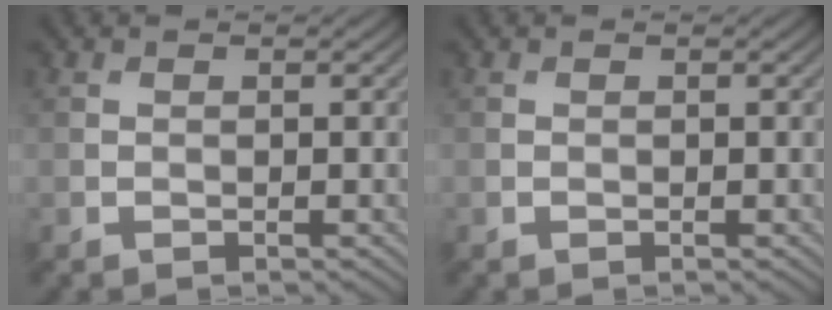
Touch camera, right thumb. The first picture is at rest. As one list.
[{"total": 0.0}]